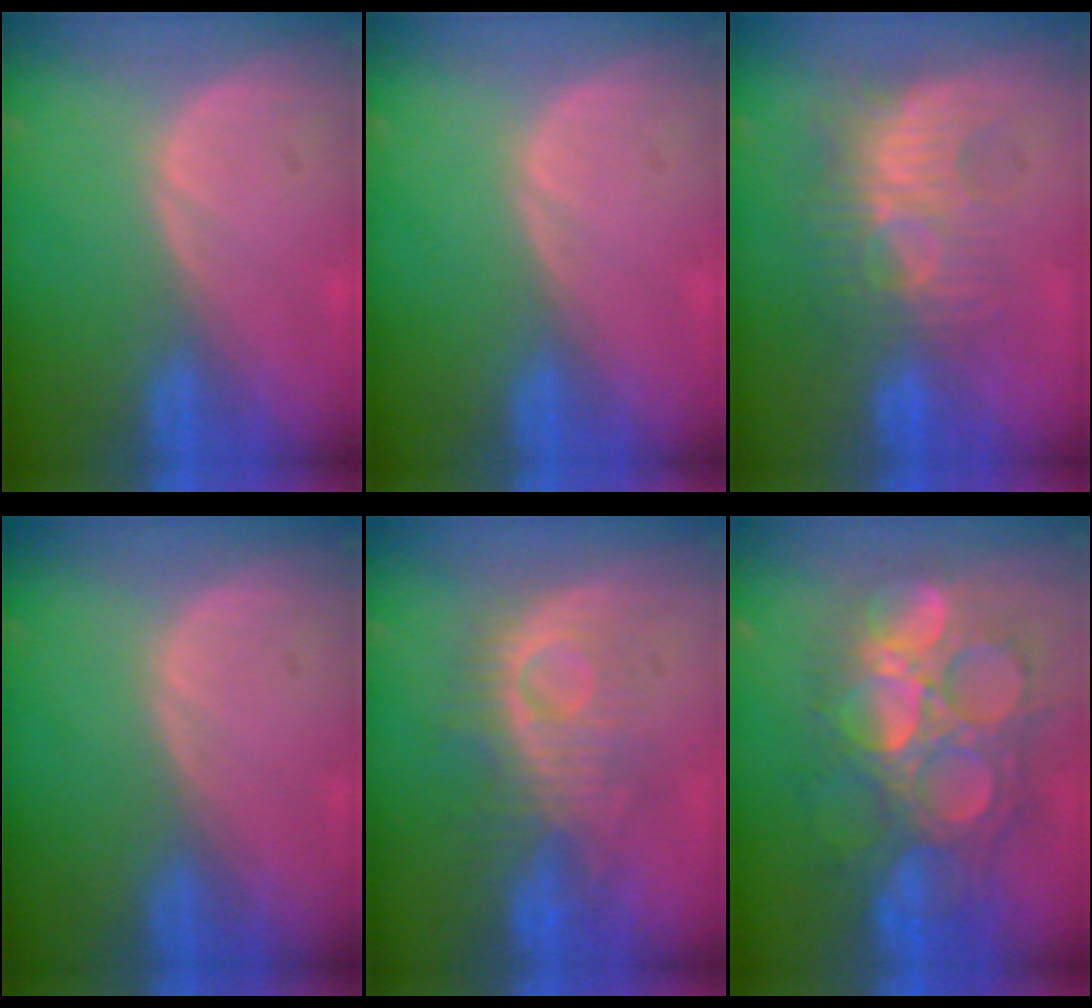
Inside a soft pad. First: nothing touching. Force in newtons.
{"total": 0.0}
{"total": 9.6, "press": 8.4, "slide": 4.5}
{"total": 0.0}
{"total": 8.7, "press": 8.5, "slide": 2.0}
{"total": 13.2, "press": 13.1, "slide": 1.7}